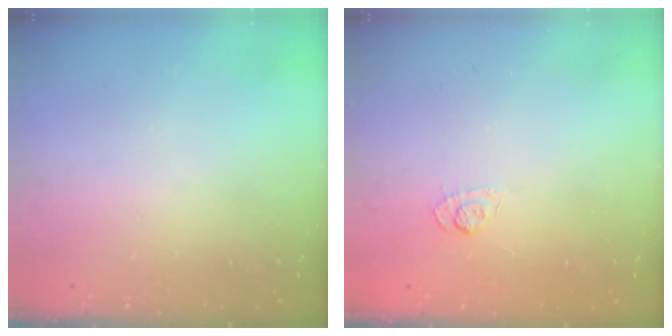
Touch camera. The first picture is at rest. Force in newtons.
{"total": 3.5, "press": 3.1, "slide": 1.6}